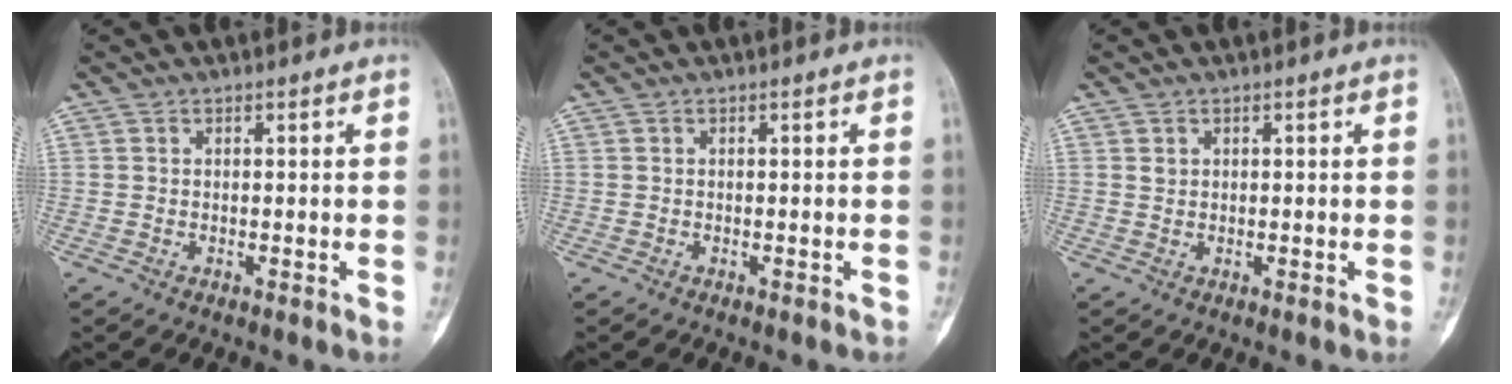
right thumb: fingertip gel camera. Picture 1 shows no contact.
{"total": 0.0}
{"total": 0.8, "force": [0.4, 0.6, 0.2], "torque": [0.003, -0.001, 0.008]}